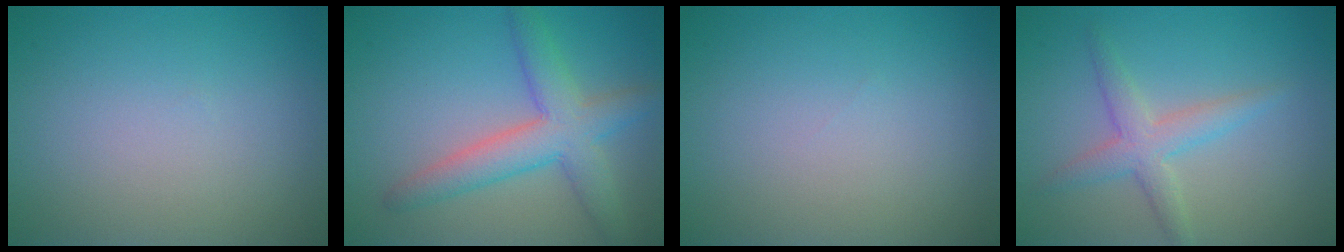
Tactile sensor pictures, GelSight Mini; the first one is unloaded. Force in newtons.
{"total": 5.2, "press": 5.2, "slide": 0.2}
{"total": 0.0}
{"total": 2.9, "press": 2.9, "slide": 0.1}